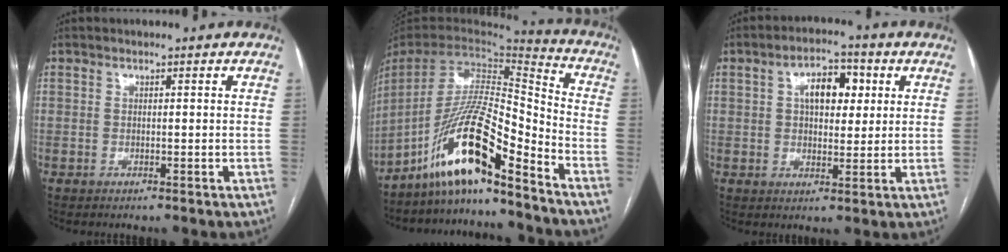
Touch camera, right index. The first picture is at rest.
{"total": 15.8, "force": [-11.4, 1.1, 10.8], "torque": [-0.202, 0.014, -0.208]}
{"total": 7.2, "force": [2.1, 3.8, 5.8], "torque": [-0.093, 0.019, 0.034]}